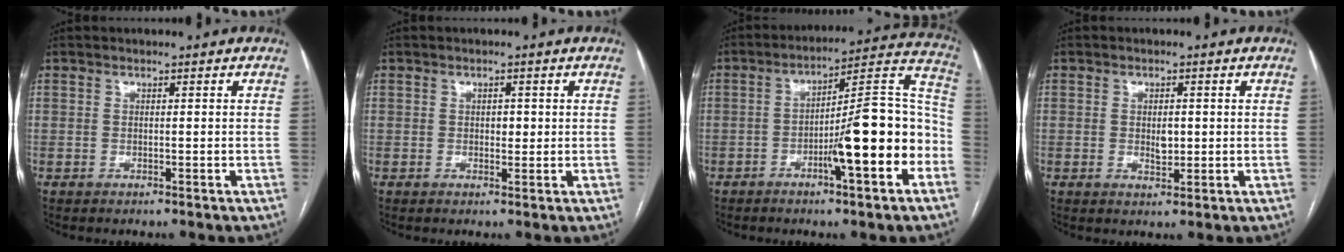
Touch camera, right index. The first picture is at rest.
{"total": 1.5, "force": [0.2, 1.0, 1.2], "torque": [-0.015, 0.001, 0.003]}
{"total": 16.1, "force": [-5.2, 2.0, 15.1], "torque": [-0.219, 0.024, -0.077]}
{"total": 2.6, "force": [0.1, 1.3, 2.3], "torque": [-0.038, -0.001, 0.004]}